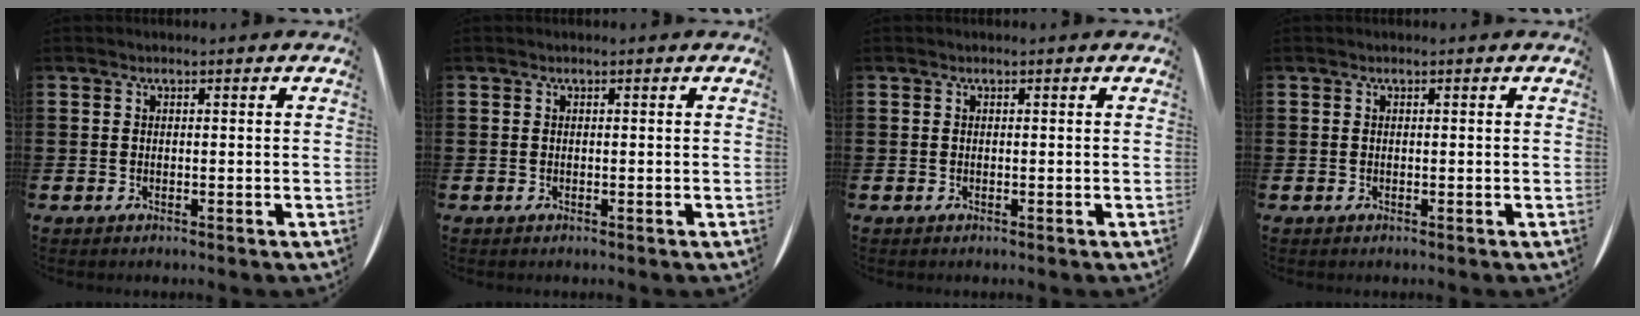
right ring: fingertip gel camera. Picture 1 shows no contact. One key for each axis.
{"total": 0.0}
{"total": 0.0}
{"total": 0.0}